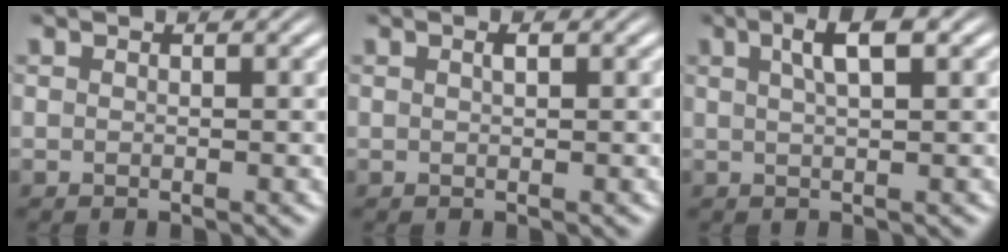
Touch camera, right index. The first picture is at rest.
{"total": 0.6, "force": [0.1, 0.0, 0.6], "torque": [-0.006, 0.000, 0.002]}
{"total": 3.2, "force": [1.4, 0.5, 2.9], "torque": [-0.045, 0.010, 0.024]}